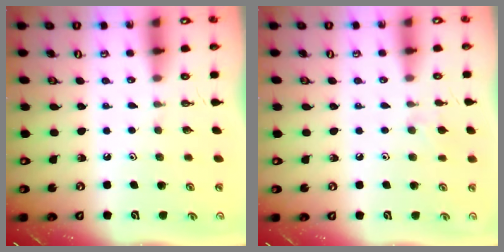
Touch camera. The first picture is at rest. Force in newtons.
{"total": 6.8, "press": 6.8, "slide": 0.8}